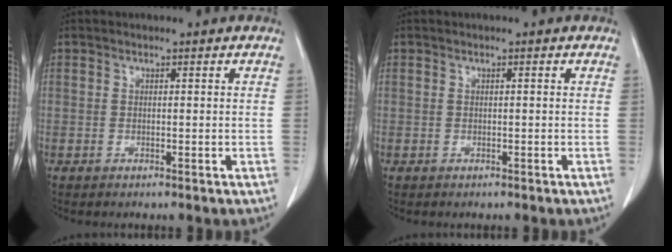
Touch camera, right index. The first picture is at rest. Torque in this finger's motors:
{"motor_torque": [-0.15, -0.08, 0.02, -0.01]}